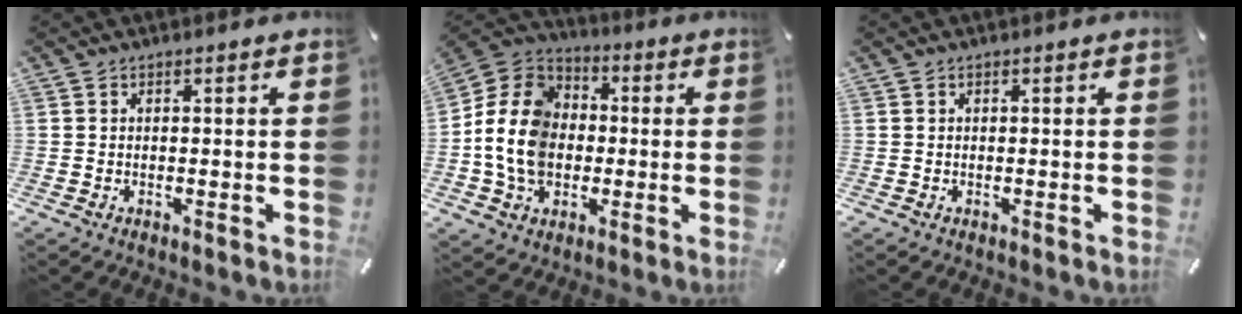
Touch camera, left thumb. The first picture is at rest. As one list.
[{"total": 14.5, "force": [-2.0, 12.4, 7.1], "torque": [-0.183, 0.027, -0.037]}, {"total": 0.0}]